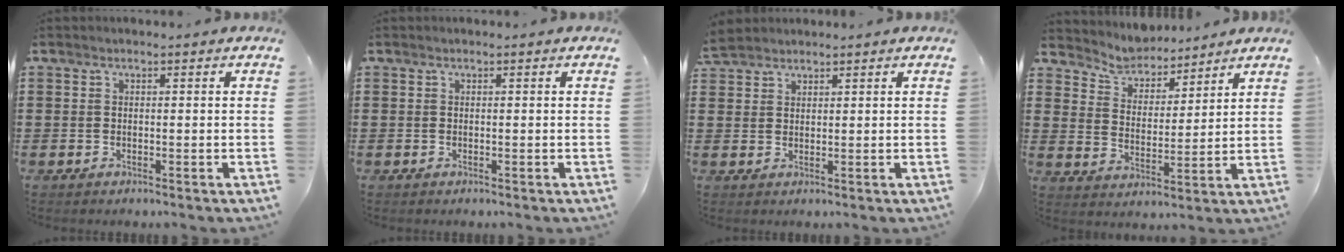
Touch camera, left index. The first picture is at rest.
{"total": 0.0}
{"total": 2.7, "force": [2.5, 0.9, 0.4], "torque": [-0.015, 0.002, 0.049]}
{"total": 5.0, "force": [4.9, 1.1, -0.2], "torque": [-0.027, -0.028, 0.084]}